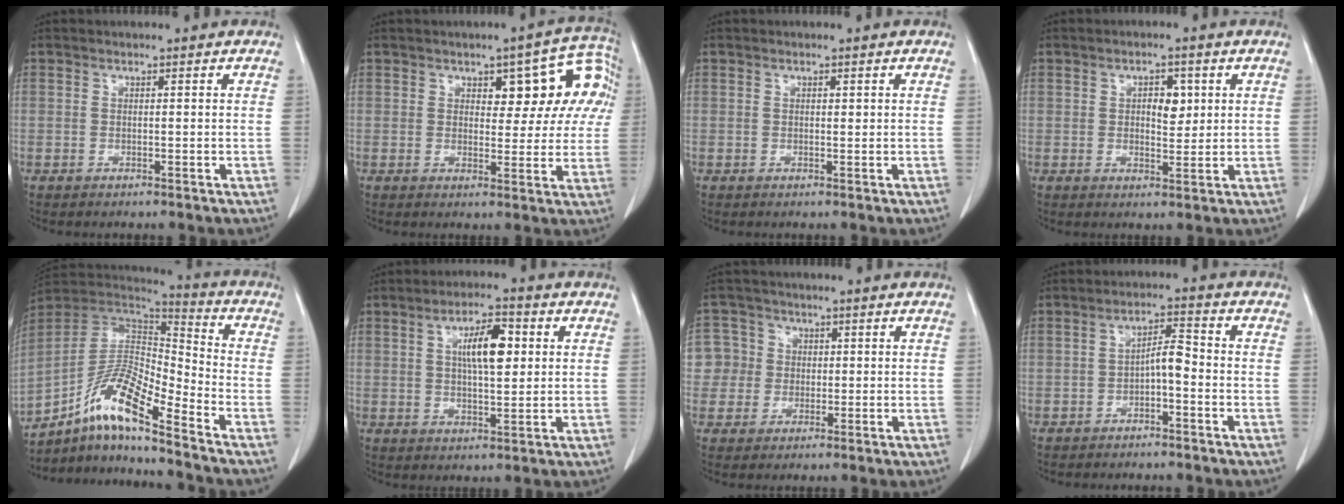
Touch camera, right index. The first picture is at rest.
{"total": 9.6, "force": [3.0, 4.7, 7.8], "torque": [-0.074, 0.034, 0.033]}
{"total": 0.6, "force": [0.3, 0.2, 0.4], "torque": [-0.009, -0.001, 0.004]}
{"total": 3.8, "force": [1.0, 1.9, 3.1], "torque": [-0.047, 0.002, 0.016]}
{"total": 14.3, "force": [-9.4, 1.8, 10.7], "torque": [-0.204, 0.010, -0.172]}
{"total": 7.6, "force": [1.9, 2.3, 7.0], "torque": [-0.123, 0.009, 0.033]}
{"total": 6.2, "force": [0.6, 6.2, 0.1], "torque": [-0.001, 0.024, 0.014]}
{"total": 3.8, "force": [-1.3, 1.1, 3.5], "torque": [-0.060, 0.015, -0.021]}